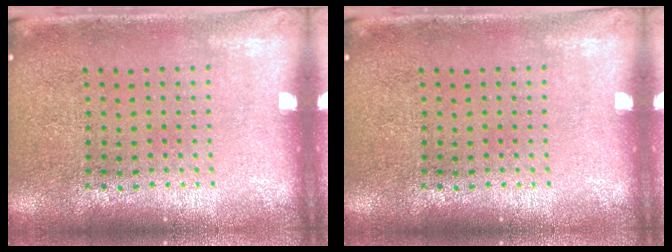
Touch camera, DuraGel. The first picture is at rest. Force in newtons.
{"total": 0.0}